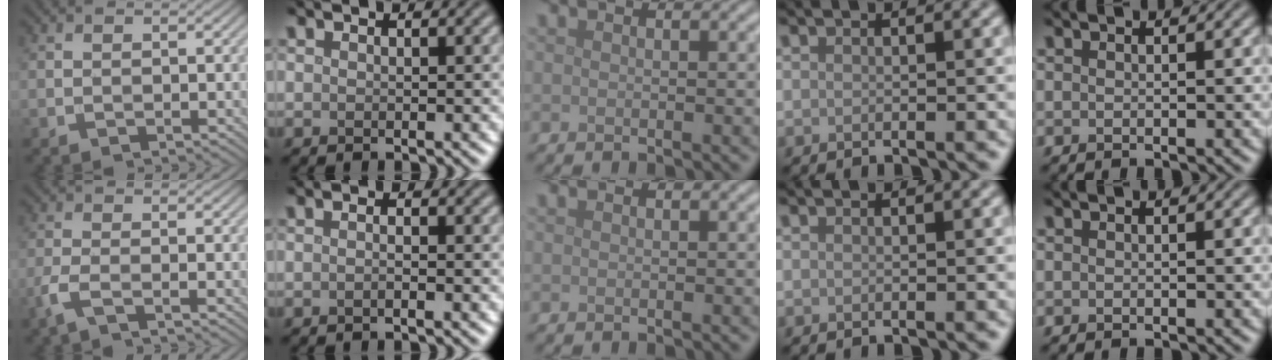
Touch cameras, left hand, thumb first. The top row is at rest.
{"thumb": {"total": 3.1, "force": [-1.7, 0.6, 2.5], "torque": [-0.061, -0.001, -0.047]}, "index": {"total": 0.9, "force": [-0.1, 0.2, 0.8], "torque": [-0.008, -0.008, -0.007]}}